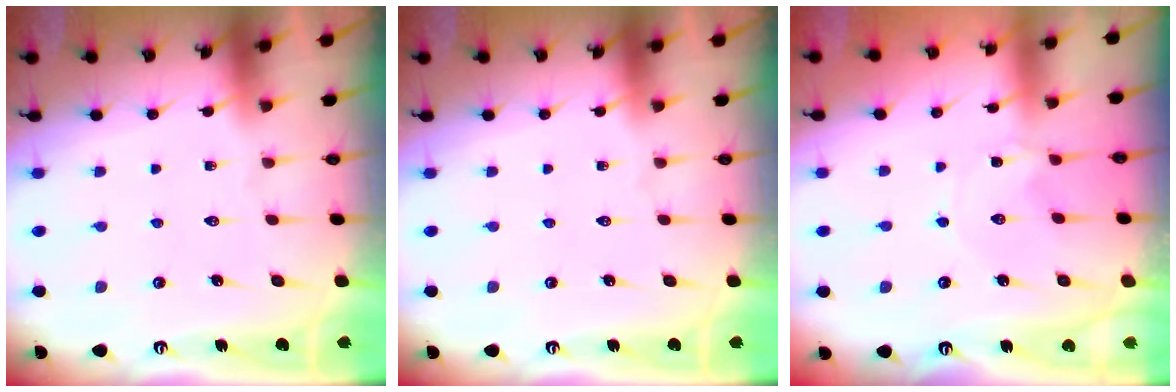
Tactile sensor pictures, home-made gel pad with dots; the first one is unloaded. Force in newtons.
{"total": 0.0}
{"total": 0.0}